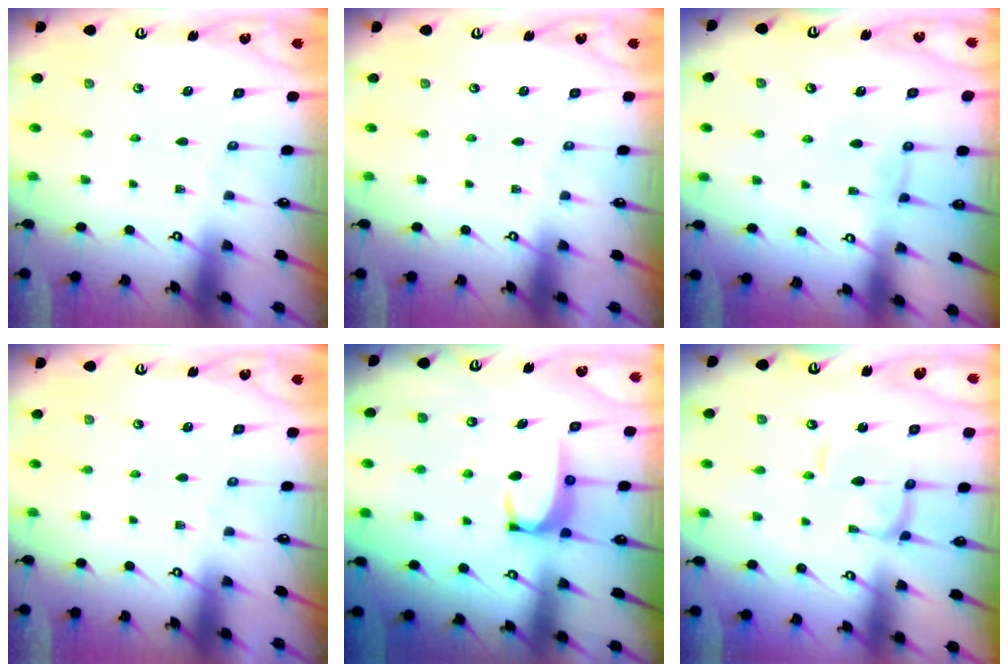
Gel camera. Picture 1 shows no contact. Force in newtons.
{"total": 0.0}
{"total": 1.0, "press": 0.7, "slide": 0.7}
{"total": 0.0}
{"total": 3.4, "press": 3.3, "slide": 0.4}
{"total": 0.0}